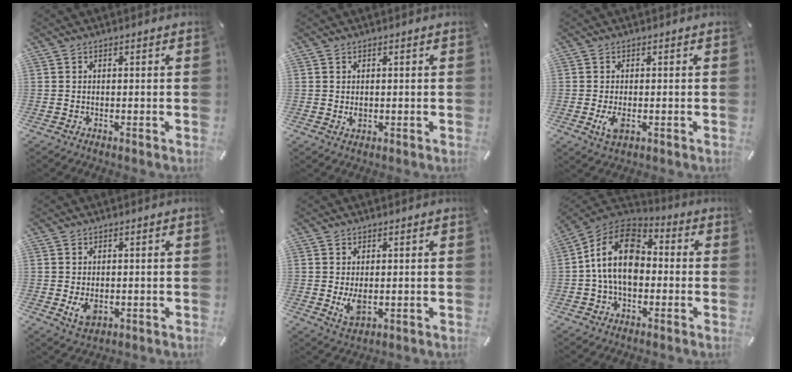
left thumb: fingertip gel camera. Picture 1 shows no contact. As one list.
[{"total": 1.4, "force": [0.0, 1.1, 0.9], "torque": [-0.018, 0.002, 0.000]}, {"total": 4.0, "force": [-0.8, 2.0, 3.3], "torque": [-0.083, -0.007, -0.019]}, {"total": 4.1, "force": [-0.6, 2.8, 2.9], "torque": [-0.062, -0.006, -0.014]}, {"total": 4.6, "force": [-0.2, 2.8, 3.7], "torque": [-0.080, -0.007, -0.005]}, {"total": 15.1, "force": [-0.5, 10.3, 11.0], "torque": [-0.229, 0.016, -0.014]}]